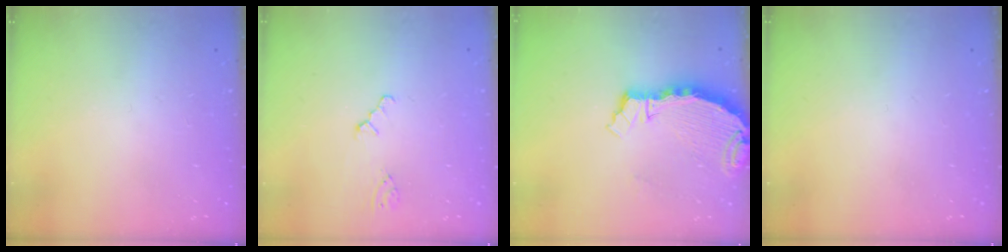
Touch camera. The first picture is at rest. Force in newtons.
{"total": 0.0}
{"total": 5.9, "press": 5.8, "slide": 0.7}
{"total": 0.0}